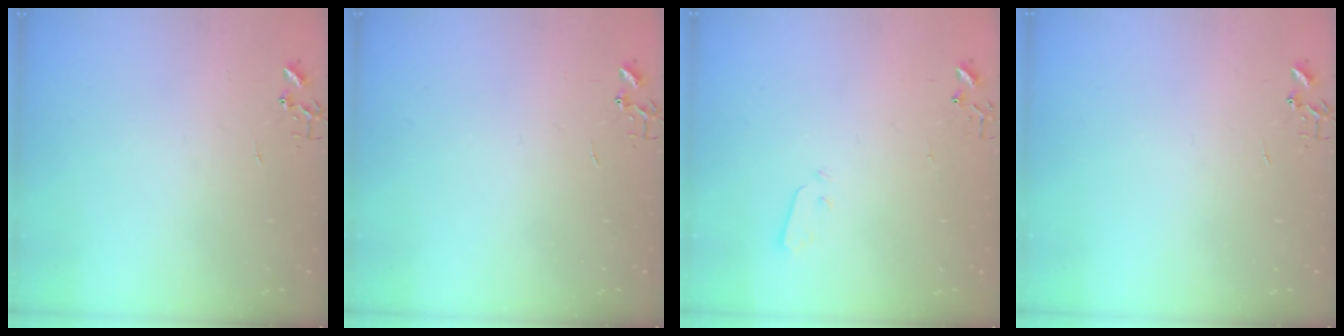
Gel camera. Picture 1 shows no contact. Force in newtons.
{"total": 0.0}
{"total": 3.0, "press": 3.0, "slide": 0.3}
{"total": 0.0}